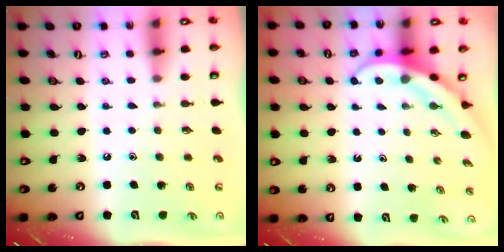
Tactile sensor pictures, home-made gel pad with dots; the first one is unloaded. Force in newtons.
{"total": 4.0, "press": 3.9, "slide": 0.4}